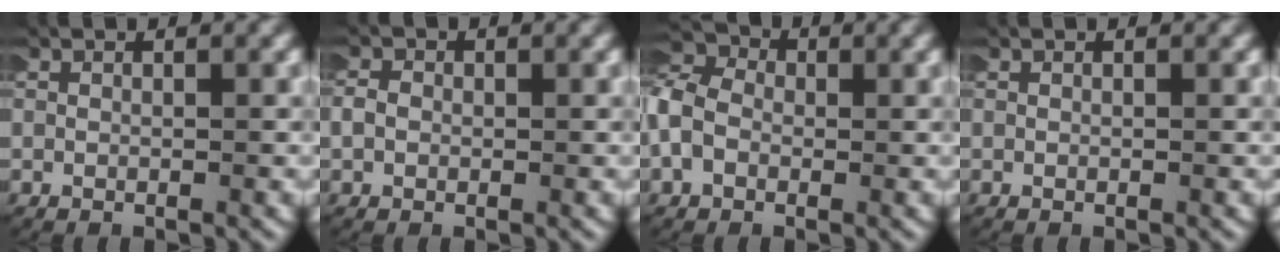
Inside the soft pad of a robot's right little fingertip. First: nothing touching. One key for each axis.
{"total": 1.7, "fx": 0.2, "fy": 1.4, "fz": 0.9, "tx": -0.022, "ty": 0.004, "tz": 0.001}
{"total": 7.0, "fx": 1.3, "fy": 5.7, "fz": 3.8, "tx": -0.081, "ty": 0.015, "tz": 0.004}
{"total": 0.0}